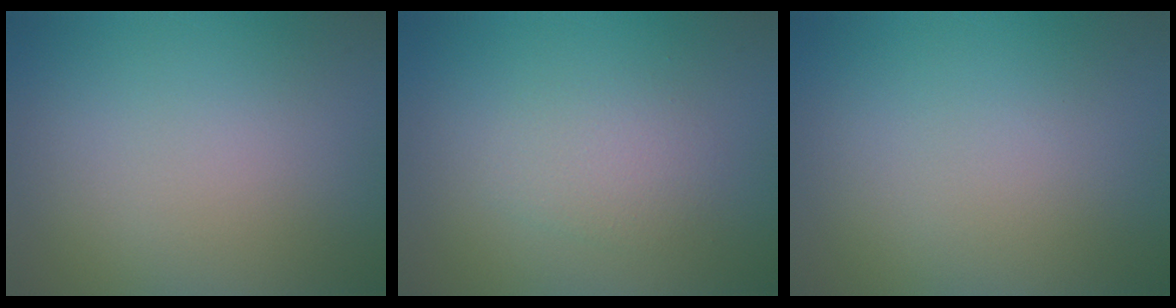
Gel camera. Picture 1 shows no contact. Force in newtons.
{"total": 2.0, "press": 2.0, "slide": 0.1}
{"total": 0.0}